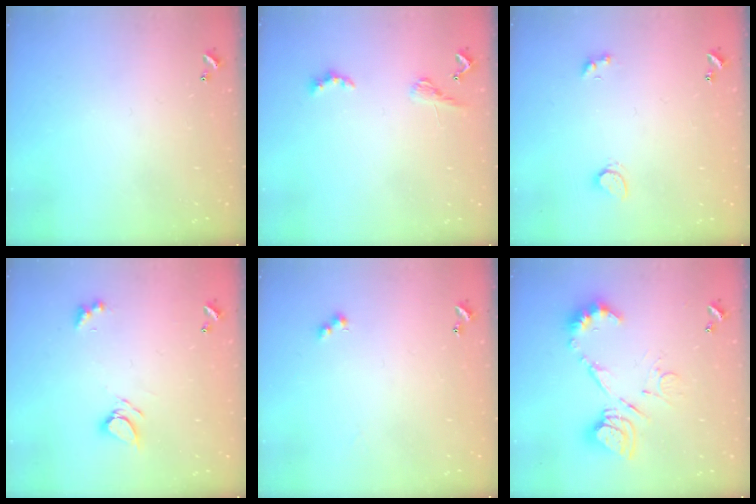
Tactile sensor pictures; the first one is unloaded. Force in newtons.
{"total": 1.9, "press": 1.8, "slide": 0.5}
{"total": 2.7, "press": 2.1, "slide": 1.6}
{"total": 5.2, "press": 5.2, "slide": 0.4}
{"total": 2.4, "press": 2.3, "slide": 0.5}
{"total": 14.0, "press": 13.9, "slide": 1.4}